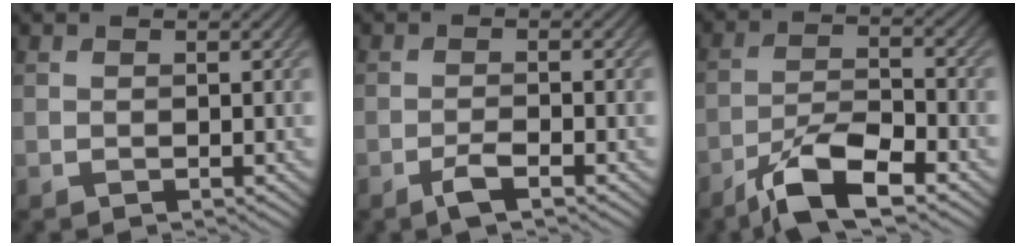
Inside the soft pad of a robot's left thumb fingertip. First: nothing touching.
{"total": 2.5, "force": [-1.7, 0.4, 1.9], "torque": [-0.038, 0.005, -0.035]}
{"total": 9.2, "force": [-6.0, 2.6, 6.4], "torque": [-0.120, -0.001, -0.115]}